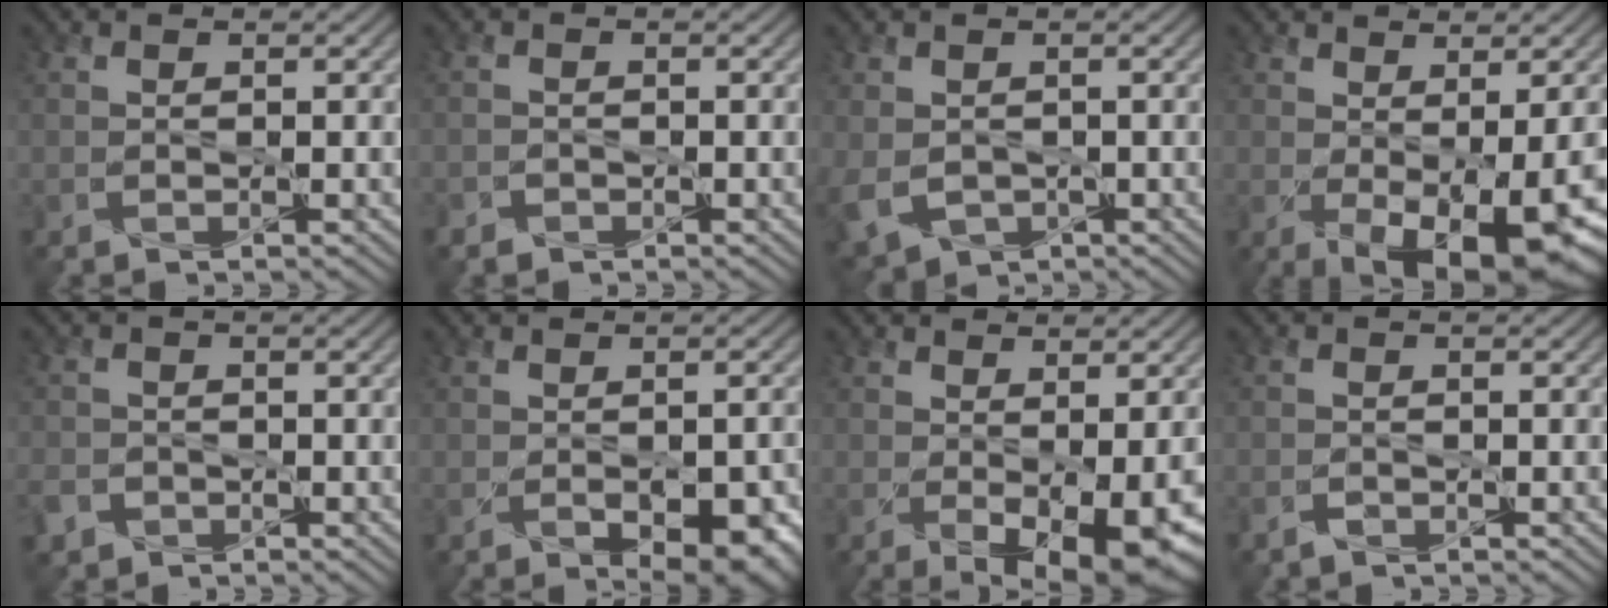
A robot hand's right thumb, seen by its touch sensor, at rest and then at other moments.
{"total": 1.3, "force": [-1.0, 0.8, 0.1], "torque": [-0.001, -0.002, -0.023]}
{"total": 5.0, "force": [-1.0, 4.0, 2.9], "torque": [-0.087, -0.025, -0.015]}
{"total": 9.6, "force": [-2.7, 3.8, 8.4], "torque": [-0.141, -0.027, -0.020]}
{"total": 2.9, "force": [-1.8, 2.1, 0.9], "torque": [-0.030, -0.010, -0.042]}
{"total": 6.3, "force": [-2.2, 3.4, 4.9], "torque": [-0.071, -0.027, -0.010]}
{"total": 6.6, "force": [-1.4, 2.8, 5.8], "torque": [-0.102, -0.027, -0.003]}
{"total": 1.4, "force": [-1.1, 0.7, 0.5], "torque": [-0.013, -0.002, -0.025]}